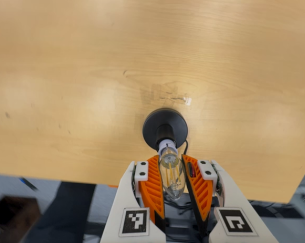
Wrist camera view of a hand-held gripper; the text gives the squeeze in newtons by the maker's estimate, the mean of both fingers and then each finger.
{"total": 12.2, "left": 10.9, "right": 13.4}